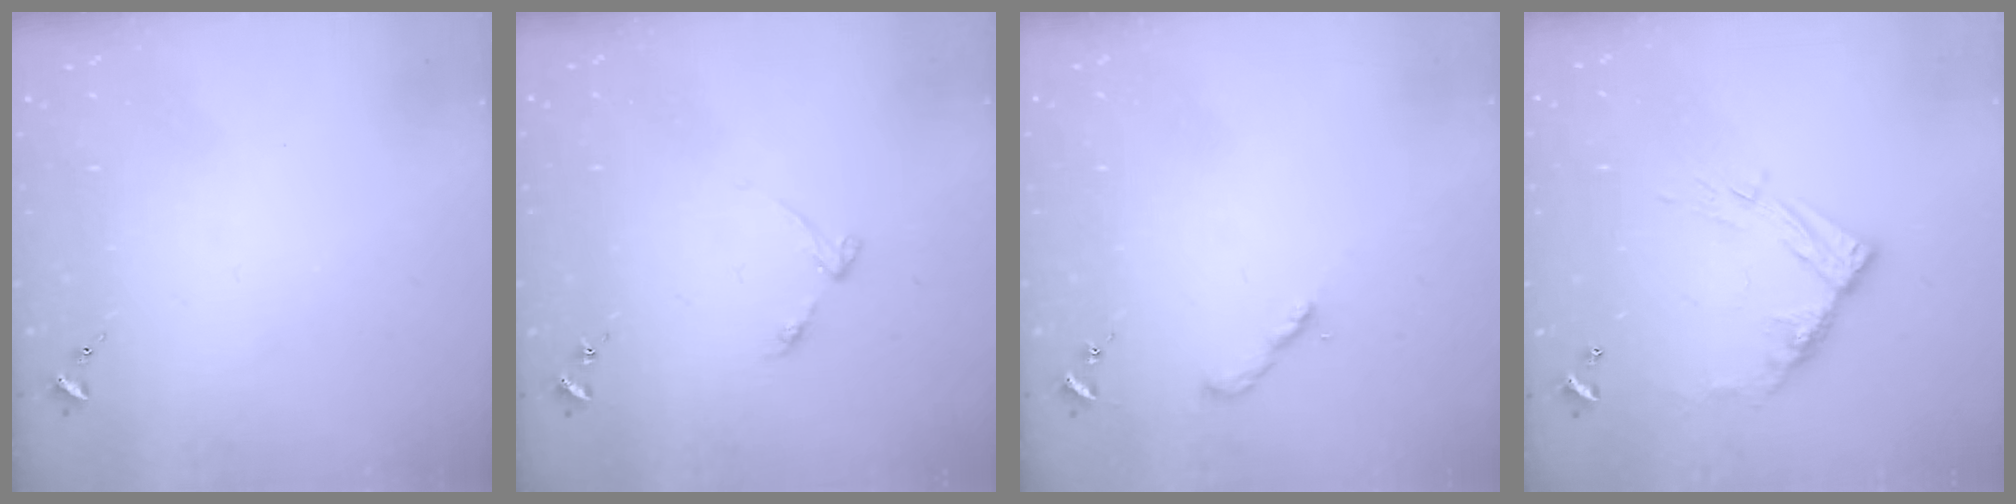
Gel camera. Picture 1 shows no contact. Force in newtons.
{"total": 4.2, "press": 4.1, "slide": 0.4}
{"total": 2.2, "press": 2.2, "slide": 0.2}
{"total": 11.8, "press": 11.7, "slide": 1.0}